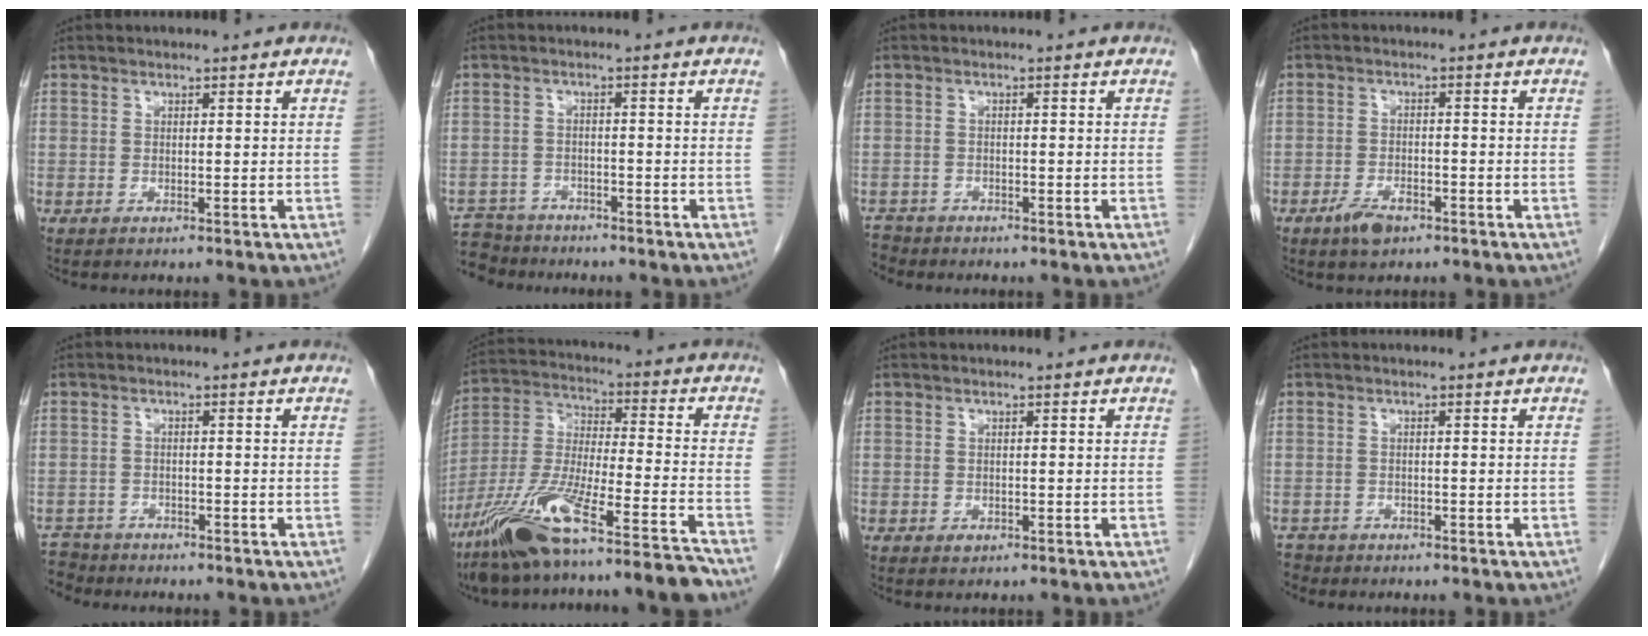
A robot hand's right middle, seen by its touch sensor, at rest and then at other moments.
{"total": 6.7, "force": [-6.3, 2.5, 0.2], "torque": [-0.004, 0.001, -0.107]}
{"total": 2.6, "force": [-2.4, 0.7, -0.4], "torque": [0.004, -0.007, -0.046]}
{"total": 3.8, "force": [-2.5, 1.6, 2.4], "torque": [-0.049, 0.000, -0.040]}
{"total": 4.5, "force": [-4.1, 1.7, -0.5], "torque": [0.010, -0.007, -0.075]}
{"total": 19.8, "force": [-15.9, -0.1, 11.8], "torque": [-0.233, -0.017, -0.283]}
{"total": 0.6, "force": [-0.3, 0.5, 0.3], "torque": [-0.007, 0.001, -0.002]}
{"total": 2.3, "force": [-2.0, 1.1, -0.3], "torque": [-0.002, -0.001, -0.036]}